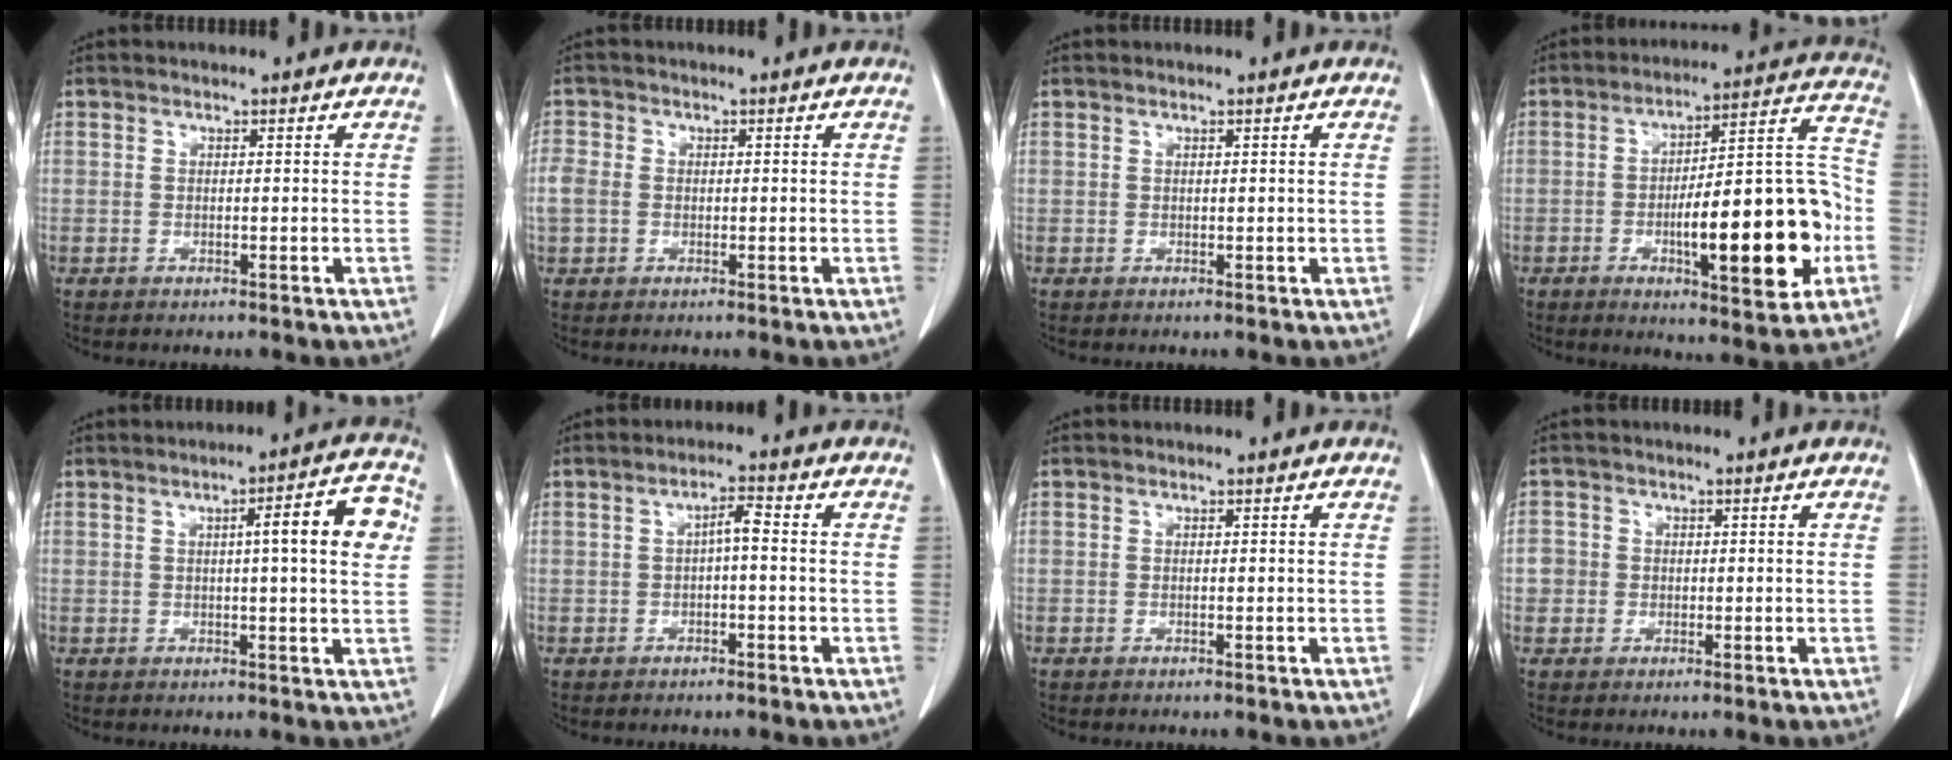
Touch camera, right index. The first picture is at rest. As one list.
[{"total": 3.1, "force": [-0.3, 2.6, 1.7], "torque": [-0.054, 0.013, -0.005]}, {"total": 0.0}, {"total": 19.5, "force": [-5.3, 4.1, 18.3], "torque": [-0.249, 0.023, -0.068]}, {"total": 7.8, "force": [1.7, 0.6, 7.5], "torque": [-0.102, 0.013, 0.020]}, {"total": 2.5, "force": [0.0, 0.7, 2.5], "torque": [-0.044, 0.013, 0.003]}, {"total": 0.0}, {"total": 2.7, "force": [-0.3, 2.6, 0.3], "torque": [0.007, 0.009, -0.007]}]